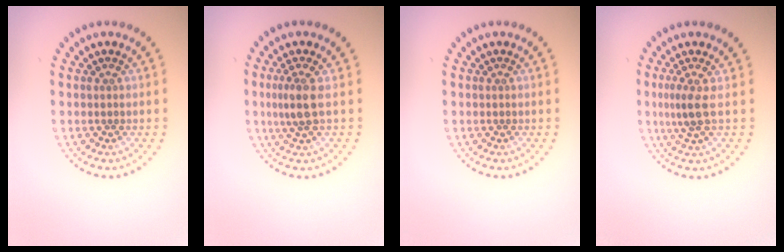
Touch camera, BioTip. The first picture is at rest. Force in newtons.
{"total": 2.1, "press": 1.7, "slide": 1.2}
{"total": 0.0}
{"total": 2.2, "press": 1.5, "slide": 1.6}